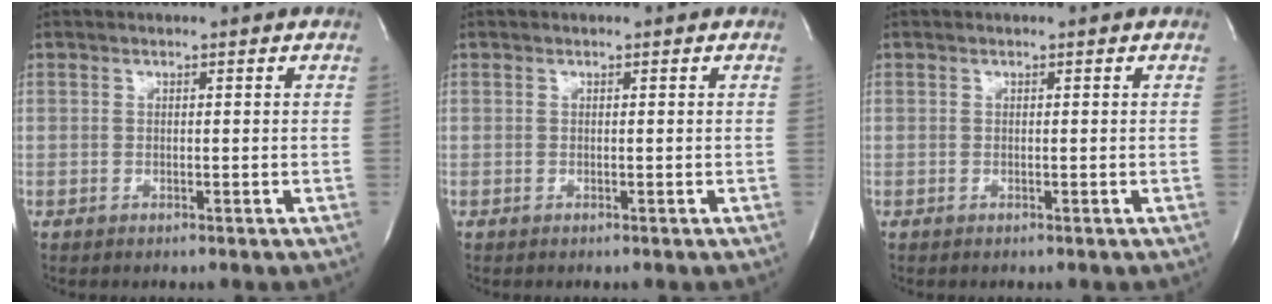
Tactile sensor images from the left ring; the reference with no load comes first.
{"total": 0.0}
{"total": 0.0}